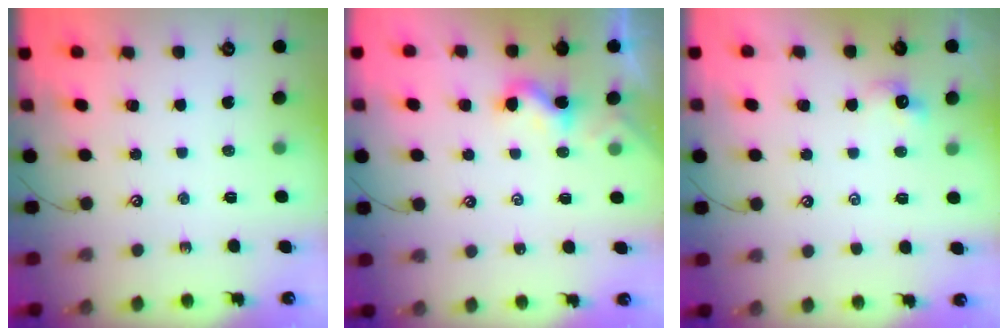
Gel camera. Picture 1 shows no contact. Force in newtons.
{"total": 1.0, "press": 0.9, "slide": 0.5}
{"total": 2.3, "press": 2.2, "slide": 0.4}